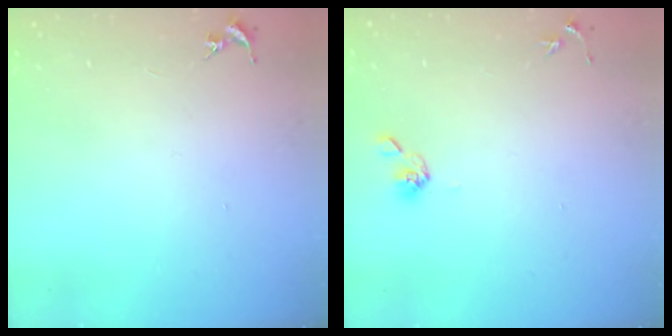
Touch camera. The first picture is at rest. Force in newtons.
{"total": 5.8, "press": 5.5, "slide": 1.8}